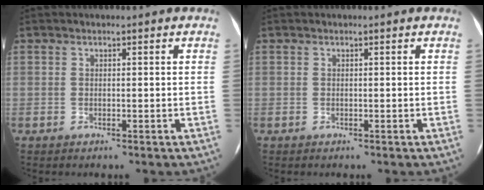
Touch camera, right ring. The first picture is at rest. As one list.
[{"total": 0.0}]